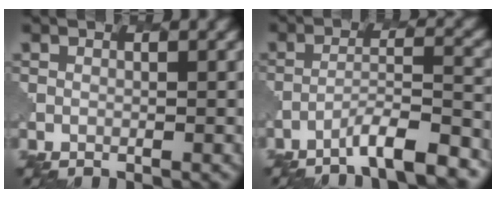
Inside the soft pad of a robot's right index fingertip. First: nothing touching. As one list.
[{"total": 5.7, "force": [-4.4, 0.6, 3.5], "torque": [-0.048, 0.012, -0.075]}]